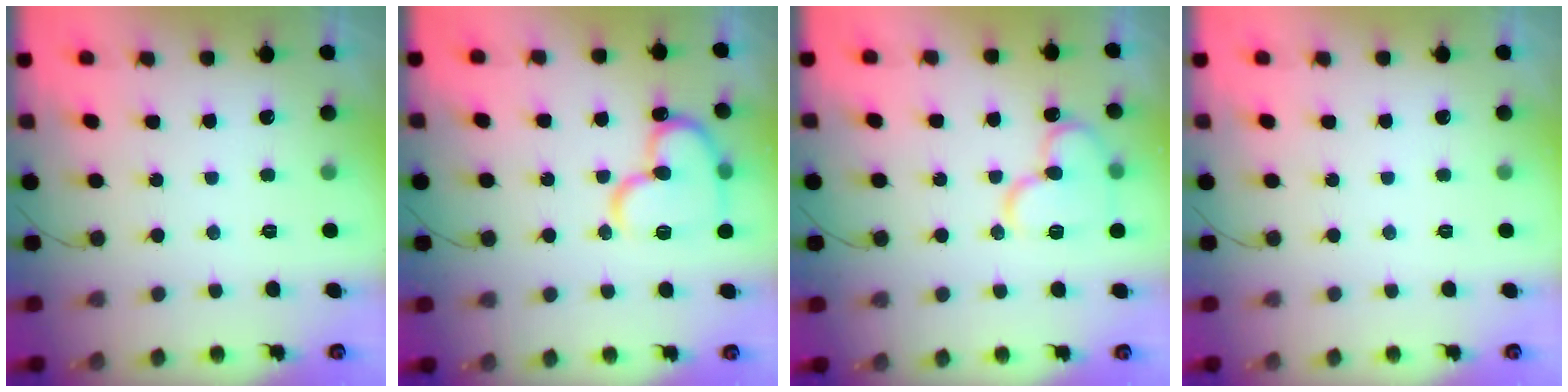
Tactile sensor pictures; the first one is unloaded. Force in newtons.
{"total": 16.4, "press": 16.3, "slide": 2.0}
{"total": 13.6, "press": 13.5, "slide": 2.0}
{"total": 0.0}